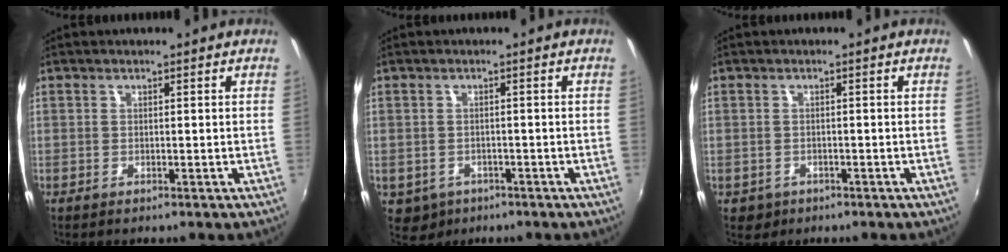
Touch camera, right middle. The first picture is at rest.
{"total": 4.2, "force": [-1.6, 3.6, 1.4], "torque": [-0.037, -0.006, -0.016]}
{"total": 2.7, "force": [-1.0, 2.4, 0.8], "torque": [-0.025, -0.003, -0.010]}